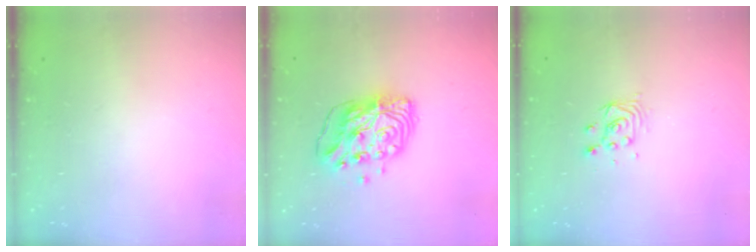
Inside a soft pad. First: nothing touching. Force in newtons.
{"total": 12.2, "press": 12.1, "slide": 1.2}
{"total": 4.1, "press": 4.1, "slide": 0.3}